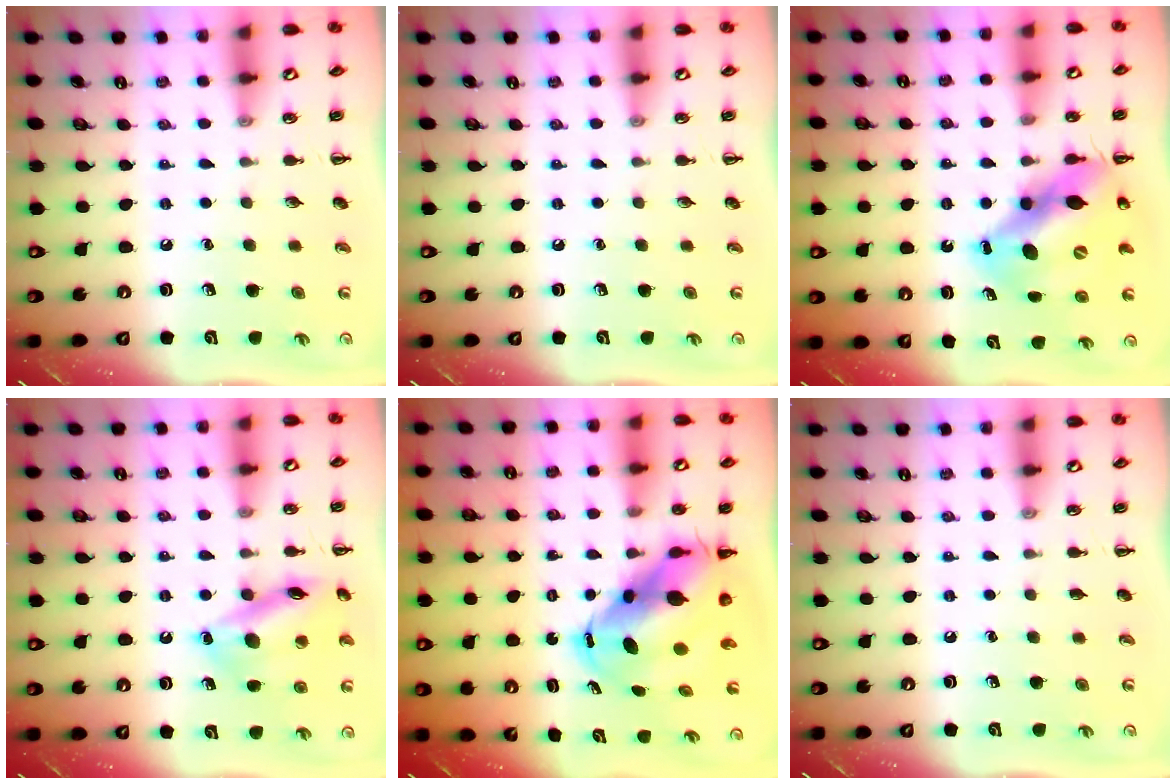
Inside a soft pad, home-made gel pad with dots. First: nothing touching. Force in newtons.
{"total": 0.0}
{"total": 13.4, "press": 12.9, "slide": 3.8}
{"total": 15.4, "press": 15.3, "slide": 1.5}
{"total": 11.2, "press": 10.9, "slide": 2.8}
{"total": 0.0}